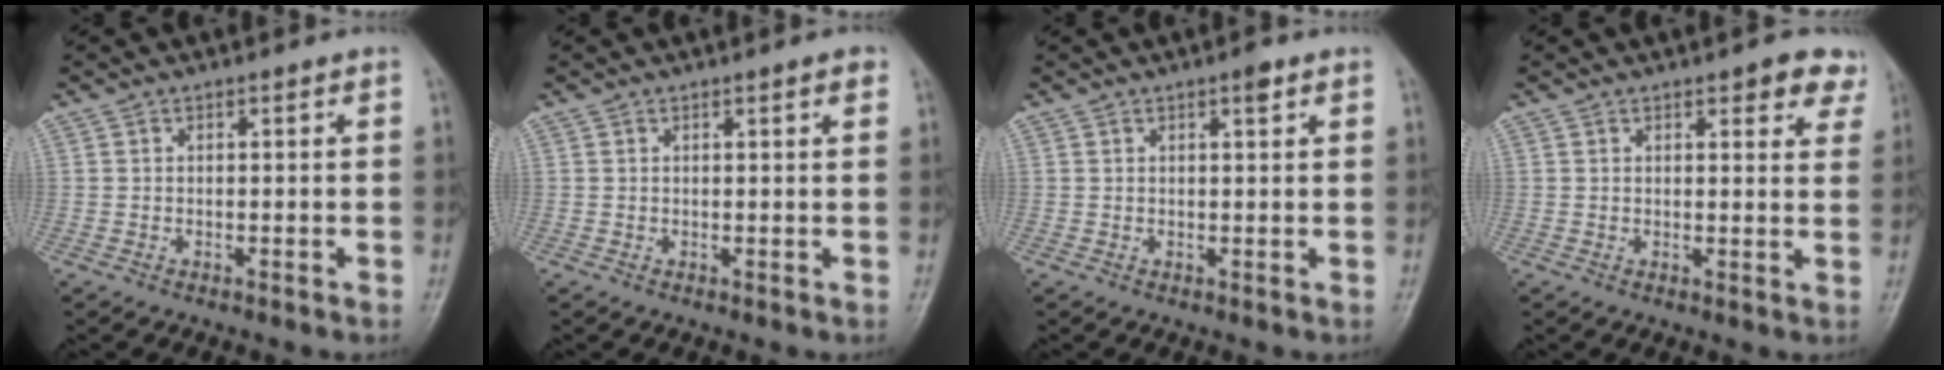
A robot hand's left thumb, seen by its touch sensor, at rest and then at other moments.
{"total": 1.6, "force": [0.9, 0.2, 1.3], "torque": [-0.019, -0.002, 0.010]}
{"total": 1.8, "force": [1.1, 0.4, 1.4], "torque": [-0.019, -0.003, 0.015]}
{"total": 5.9, "force": [3.8, 2.4, 3.8], "torque": [-0.013, -0.013, 0.036]}